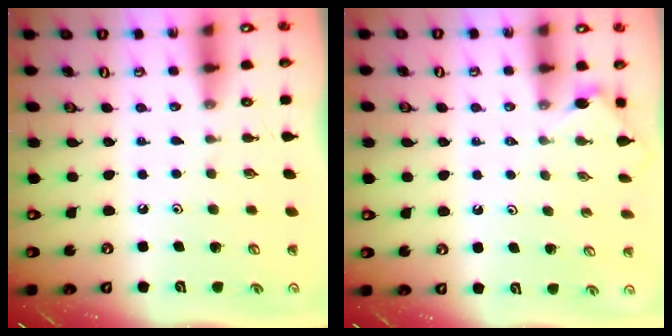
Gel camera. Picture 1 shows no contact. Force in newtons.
{"total": 1.1, "press": 1.1, "slide": 0.3}